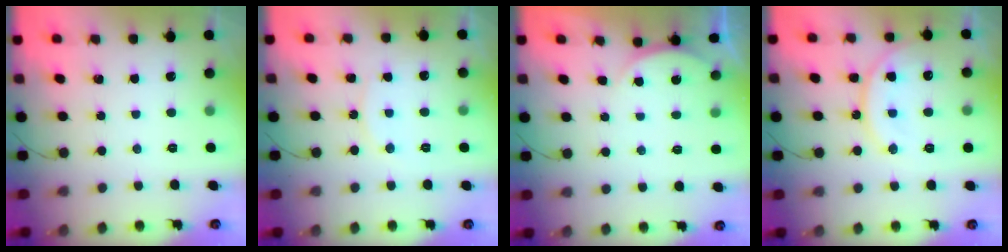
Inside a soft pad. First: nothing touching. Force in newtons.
{"total": 7.8, "press": 7.8, "slide": 0.5}
{"total": 2.8, "press": 2.1, "slide": 1.7}
{"total": 14.4, "press": 14.3, "slide": 1.4}